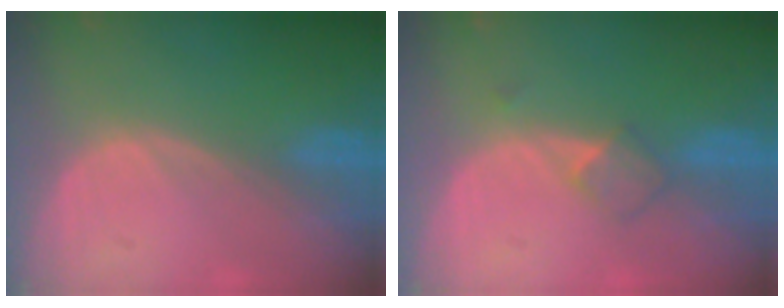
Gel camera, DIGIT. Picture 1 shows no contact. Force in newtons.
{"total": 3.0, "press": 2.7, "slide": 1.2}